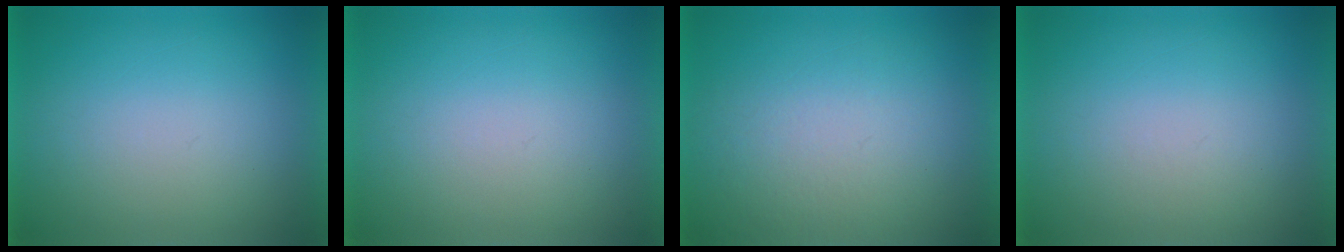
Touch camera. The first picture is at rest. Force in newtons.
{"total": 1.1}
{"total": 4.6}
{"total": 1.1}